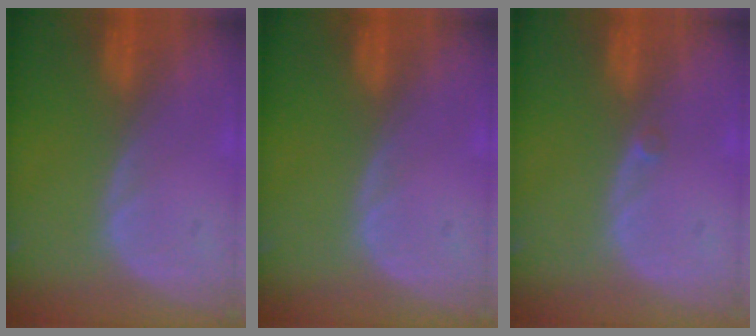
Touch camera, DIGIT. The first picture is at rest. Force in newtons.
{"total": 0.0}
{"total": 0.7, "press": 0.6, "slide": 0.3}